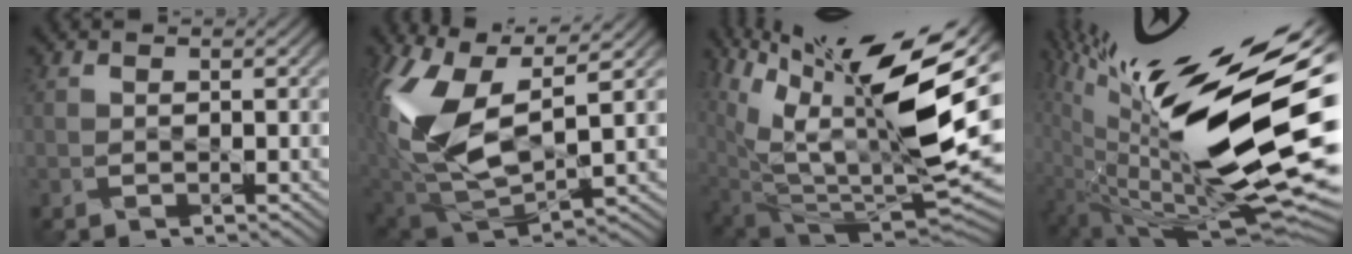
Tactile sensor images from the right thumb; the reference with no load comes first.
{"total": 13.9, "force": [3.8, 6.9, 11.5], "torque": [-0.267, -0.012, 0.087]}
{"total": 18.0, "force": [9.8, 4.5, 14.4], "torque": [-0.256, 0.012, 0.170]}
{"total": 20.1, "force": [4.9, 6.1, 18.5], "torque": [-0.314, 0.003, 0.091]}